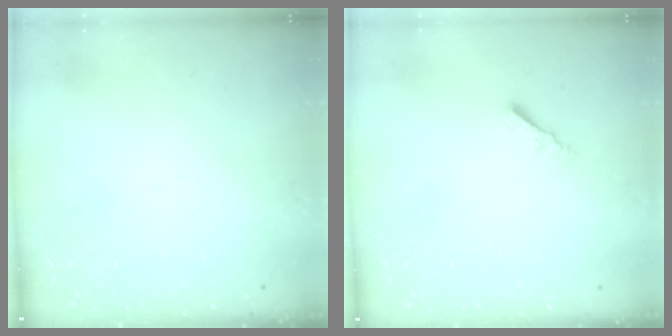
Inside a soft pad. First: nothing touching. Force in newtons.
{"total": 2.2, "press": 2.2, "slide": 0.4}